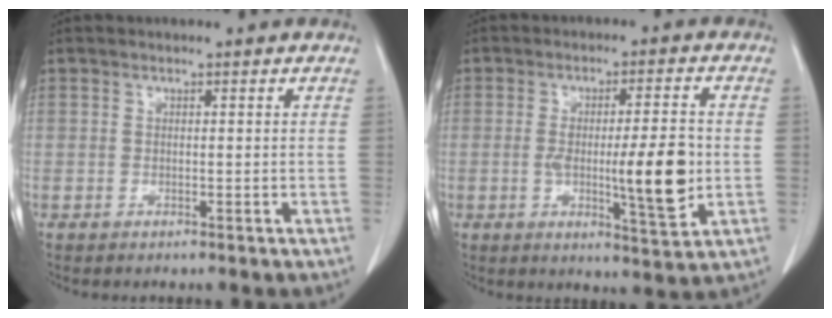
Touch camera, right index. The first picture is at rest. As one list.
[{"total": 10.0, "force": [-1.0, 1.7, 9.9], "torque": [-0.148, -0.008, -0.014]}]